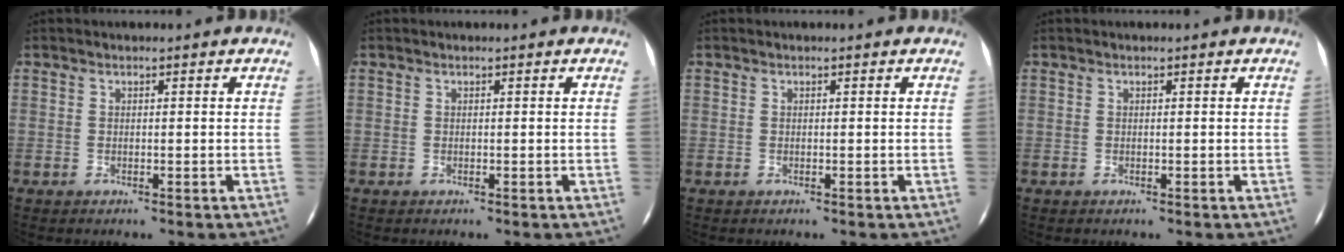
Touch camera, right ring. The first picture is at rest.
{"total": 0.0}
{"total": 0.0}
{"total": 0.0}